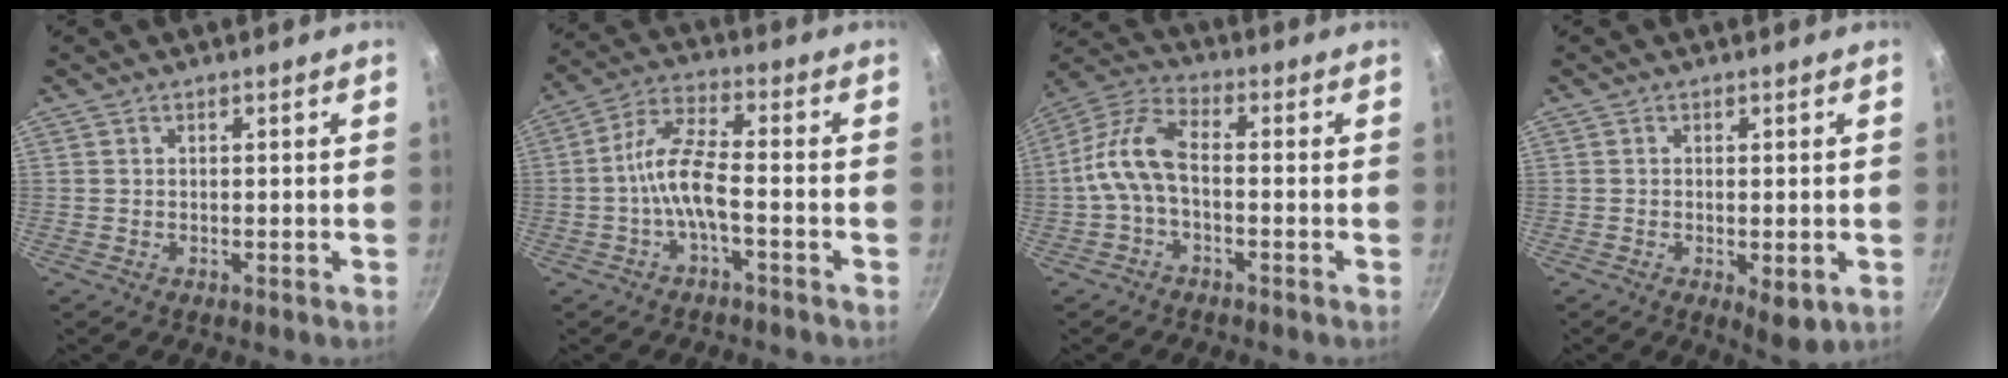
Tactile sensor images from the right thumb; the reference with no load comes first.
{"total": 8.3, "force": [-2.8, 2.8, 7.3], "torque": [-0.153, 0.035, -0.062]}
{"total": 9.1, "force": [-1.9, 4.8, 7.5], "torque": [-0.157, 0.040, -0.052]}
{"total": 4.6, "force": [-1.2, 1.8, 4.0], "torque": [-0.058, -0.012, -0.012]}